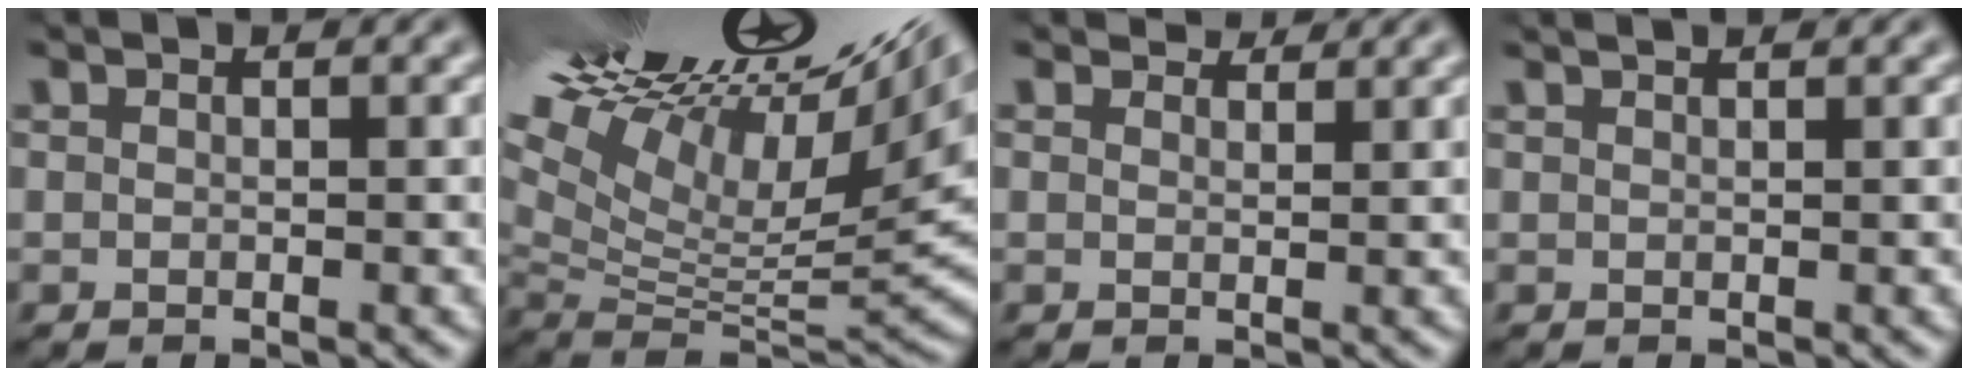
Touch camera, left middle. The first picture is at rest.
{"total": 19.2, "force": [11.5, 5.2, 14.4], "torque": [-0.231, 0.033, 0.201]}
{"total": 2.2, "force": [2.0, 0.6, 0.6], "torque": [-0.016, 0.001, 0.025]}
{"total": 2.0, "force": [1.5, 0.7, 1.1], "torque": [-0.005, 0.003, -0.002]}